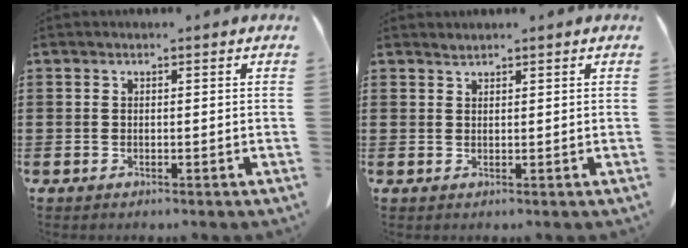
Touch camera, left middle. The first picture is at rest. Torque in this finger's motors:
{"motor_torque": [-0.02, 0.07, -0.36, -0.04]}